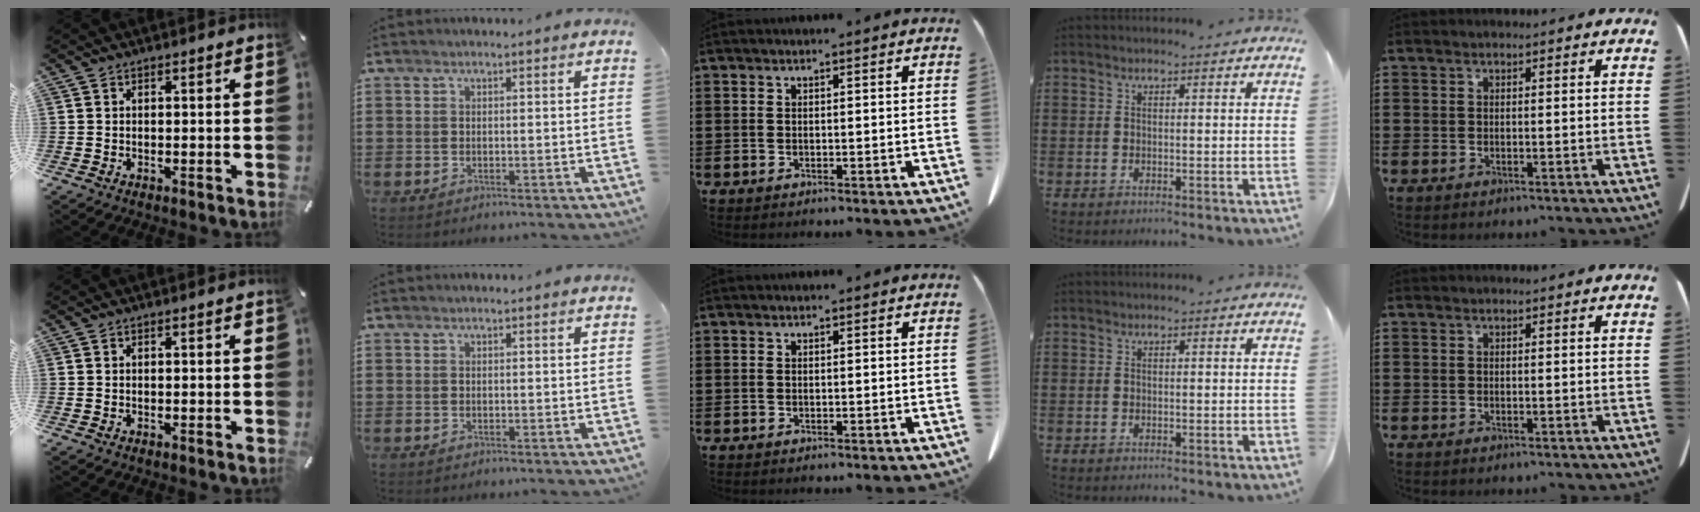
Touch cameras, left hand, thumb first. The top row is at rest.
{}